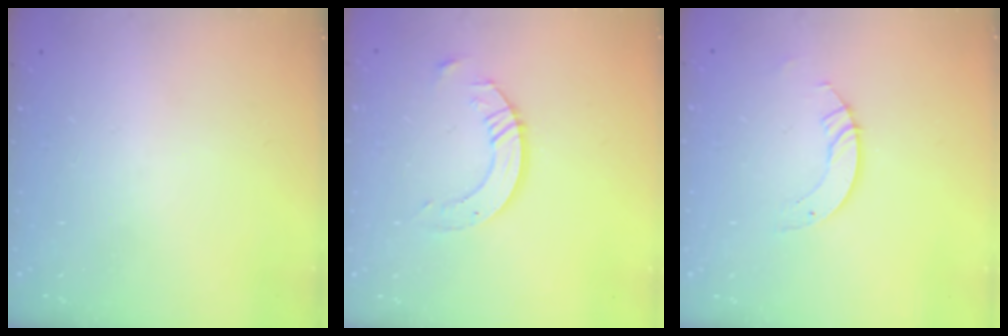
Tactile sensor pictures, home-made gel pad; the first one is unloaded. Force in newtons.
{"total": 8.0, "press": 7.9, "slide": 0.7}
{"total": 4.4, "press": 4.4, "slide": 0.1}